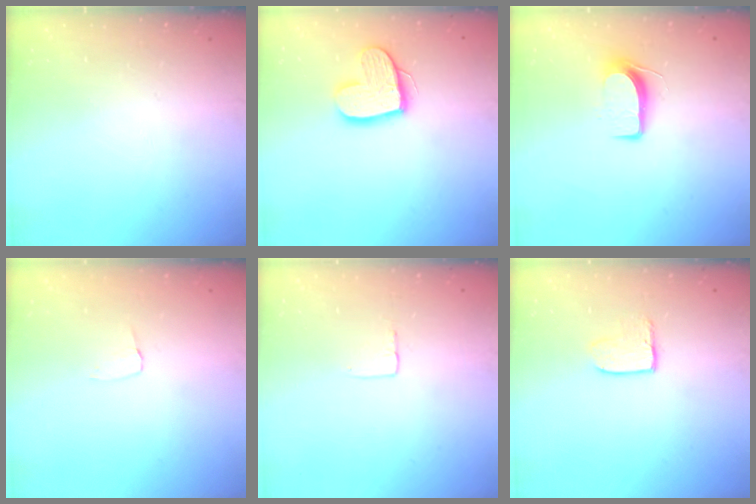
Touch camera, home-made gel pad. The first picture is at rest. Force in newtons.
{"total": 13.7, "press": 13.6, "slide": 1.1}
{"total": 7.9, "press": 7.9, "slide": 0.7}
{"total": 2.6, "press": 2.6, "slide": 0.2}
{"total": 2.7, "press": 2.7, "slide": 0.1}
{"total": 4.1, "press": 4.1, "slide": 0.3}